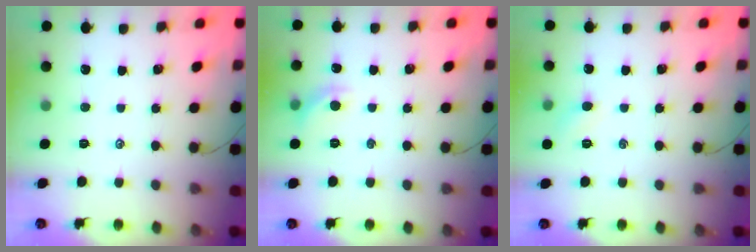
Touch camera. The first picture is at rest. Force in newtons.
{"total": 6.0, "press": 5.8, "slide": 1.4}
{"total": 3.9, "press": 3.7, "slide": 1.0}